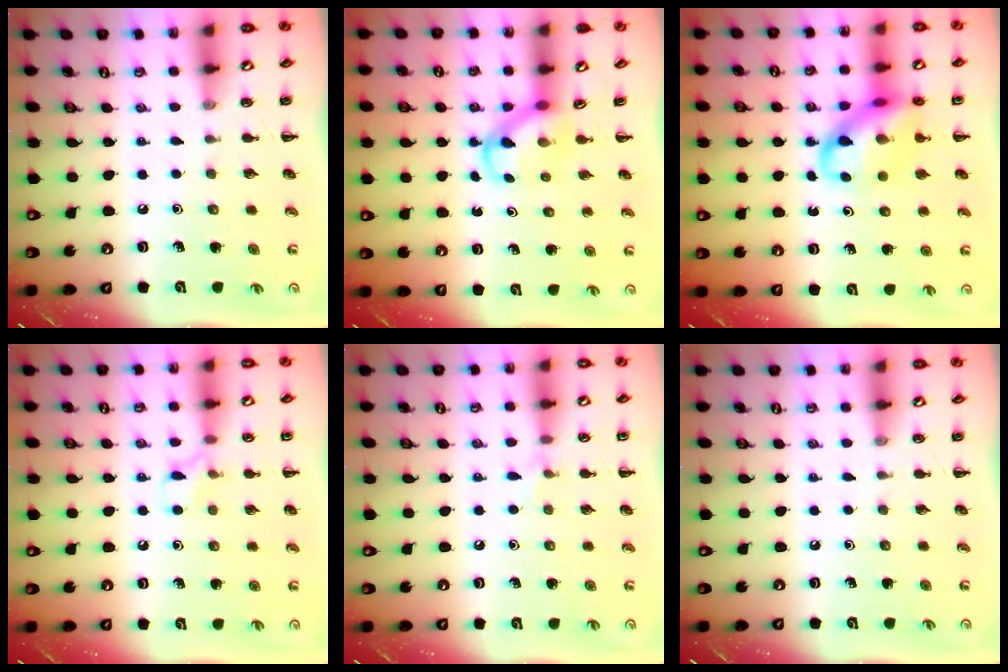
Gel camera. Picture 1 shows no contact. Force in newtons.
{"total": 3.5, "press": 3.3, "slide": 1.2}
{"total": 13.6, "press": 13.1, "slide": 3.4}
{"total": 5.8, "press": 5.7, "slide": 1.3}
{"total": 3.7, "press": 3.5, "slide": 1.3}
{"total": 0.0}